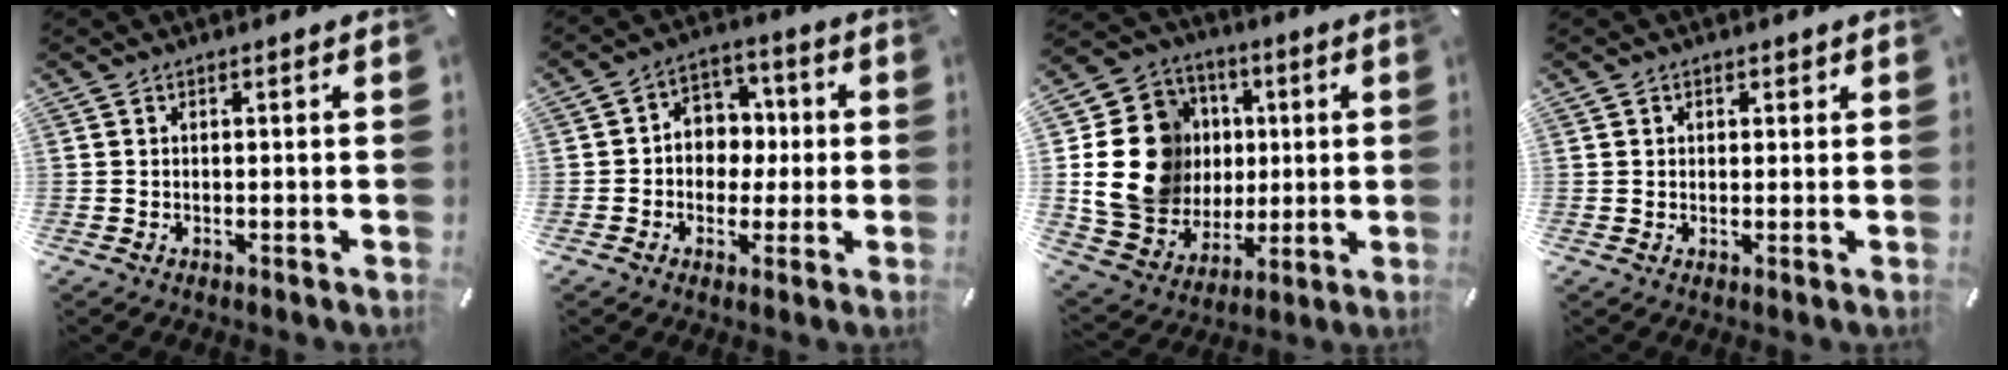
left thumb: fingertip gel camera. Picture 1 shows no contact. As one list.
[{"total": 7.8, "force": [-1.1, 7.3, 2.4], "torque": [-0.035, 0.014, -0.021]}, {"total": 19.5, "force": [1.8, 17.4, 8.6], "torque": [-0.170, -0.002, 0.052]}, {"total": 1.8, "force": [0.7, 1.7, 0.3], "torque": [0.010, -0.001, 0.007]}]